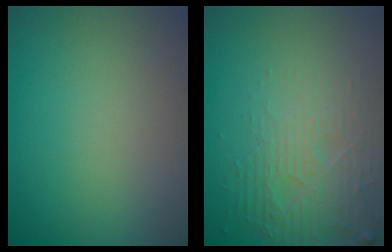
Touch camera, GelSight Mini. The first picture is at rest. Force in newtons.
{"total": 5.1, "press": 3.4, "slide": 3.8}